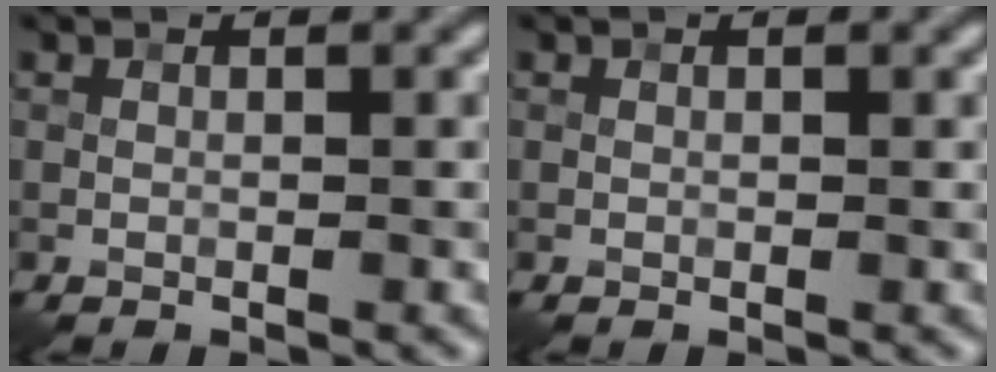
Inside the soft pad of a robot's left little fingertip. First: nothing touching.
{"total": 0.0}